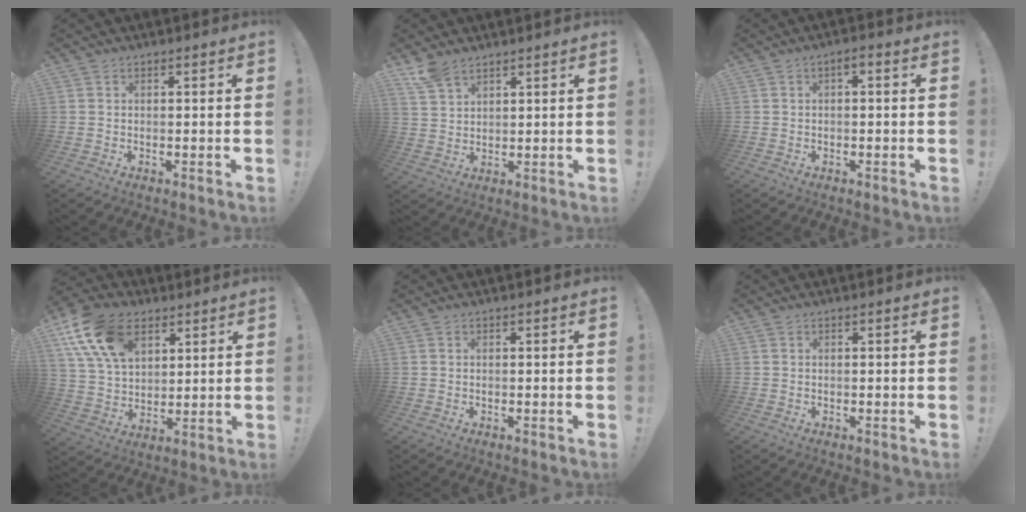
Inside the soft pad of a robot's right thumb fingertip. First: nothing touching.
{"total": 6.4, "force": [5.0, 2.9, 2.7], "torque": [-0.051, -0.022, 0.096]}
{"total": 1.7, "force": [-0.8, 0.4, 1.4], "torque": [-0.033, 0.011, -0.015]}
{"total": 17.7, "force": [9.0, 11.5, 10.0], "torque": [-0.190, -0.034, 0.169]}
{"total": 0.0}
{"total": 0.0}